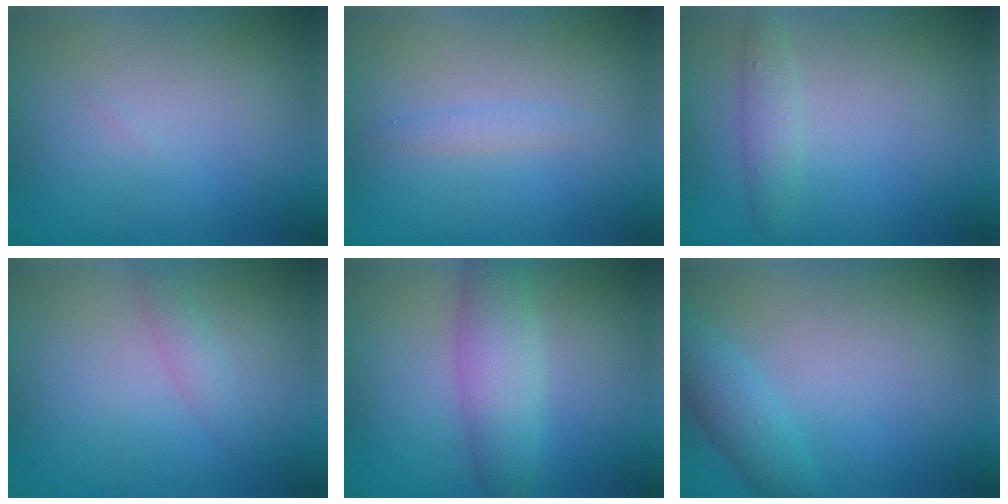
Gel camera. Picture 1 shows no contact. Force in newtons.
{"total": 0.9, "press": 0.9, "slide": 0.2}
{"total": 1.6, "press": 1.6, "slide": 0.0}
{"total": 1.3, "press": 1.3, "slide": 0.1}
{"total": 4.3, "press": 4.3, "slide": 0.1}
{"total": 2.6, "press": 2.6, "slide": 0.1}